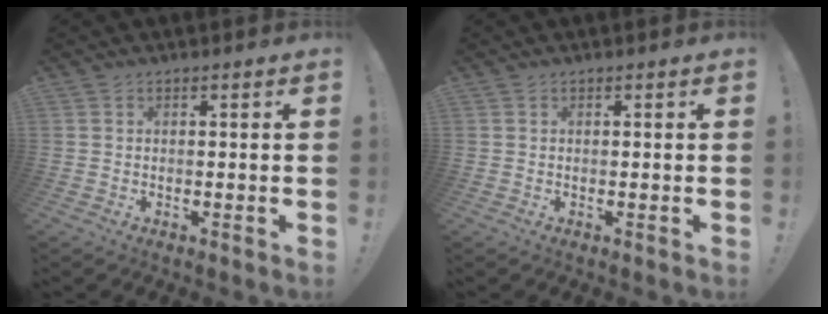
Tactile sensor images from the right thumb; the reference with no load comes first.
{"total": 0.0}